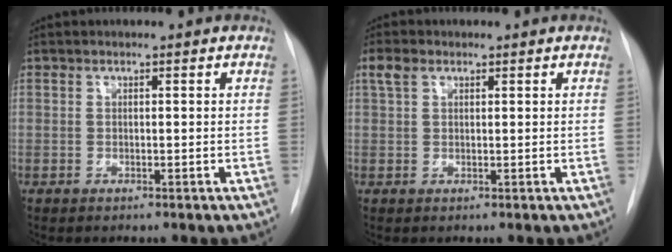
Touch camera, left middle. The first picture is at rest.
{"total": 2.5, "force": [1.4, 1.4, 1.5], "torque": [-0.037, 0.017, 0.030]}